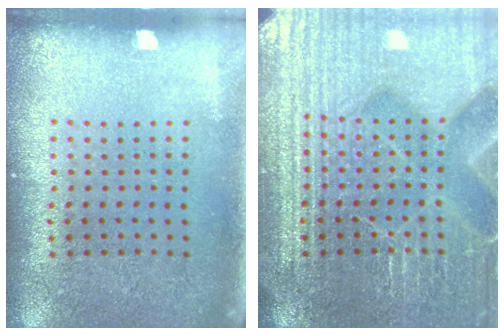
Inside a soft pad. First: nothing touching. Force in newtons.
{"total": 7.6, "press": 7.5, "slide": 1.0}